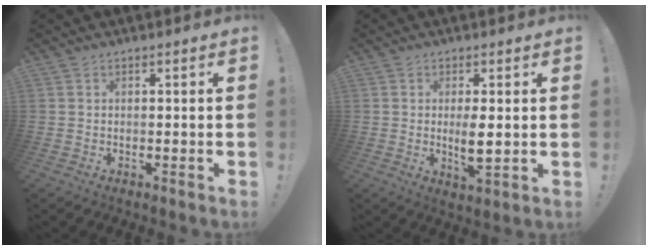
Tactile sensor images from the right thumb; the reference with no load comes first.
{"total": 5.2, "force": [0.4, 2.2, 4.7], "torque": [-0.074, -0.009, 0.005]}